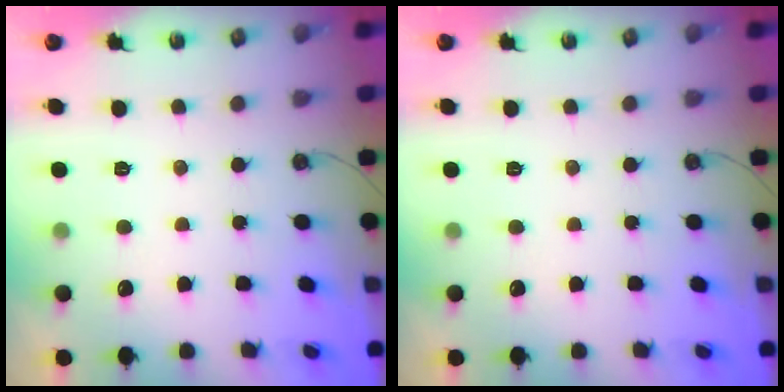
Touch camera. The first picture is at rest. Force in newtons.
{"total": 0.0}